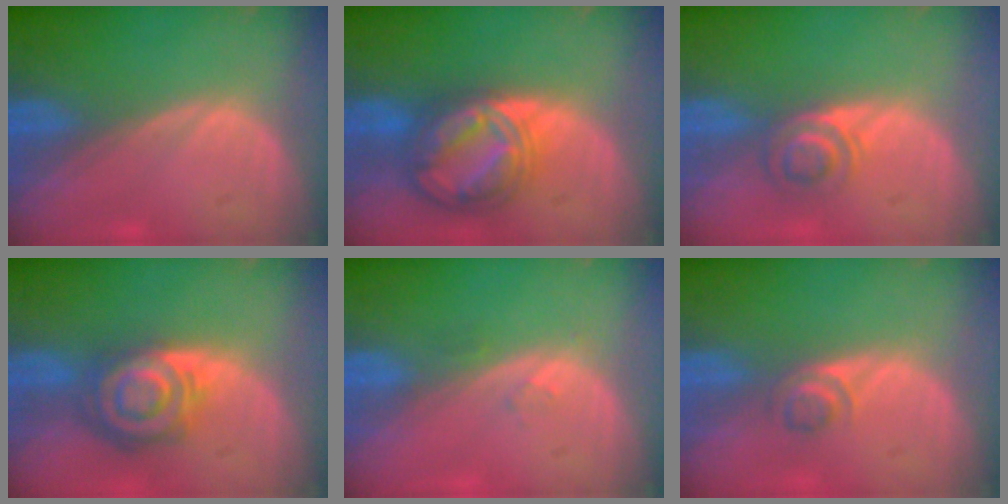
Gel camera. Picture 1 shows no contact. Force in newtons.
{"total": 9.0, "press": 9.0, "slide": 0.7}
{"total": 3.8, "press": 3.6, "slide": 0.9}
{"total": 8.0, "press": 7.1, "slide": 3.6}
{"total": 1.1, "press": 1.0, "slide": 0.1}
{"total": 2.3, "press": 2.1, "slide": 1.0}